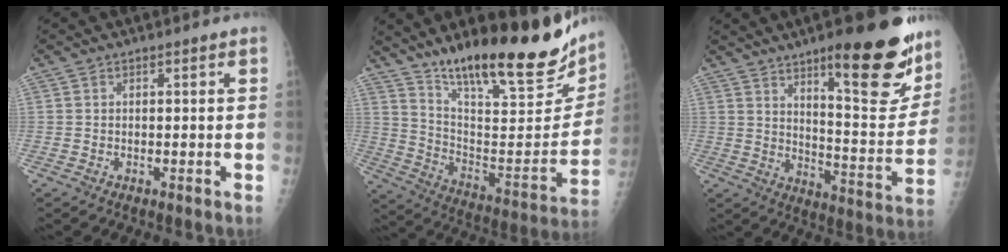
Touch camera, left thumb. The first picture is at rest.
{"total": 26.8, "force": [19.4, 6.0, 17.5], "torque": [-0.238, -0.092, 0.308]}
{"total": 21.8, "force": [13.2, 5.5, 16.4], "torque": [-0.186, -0.082, 0.195]}